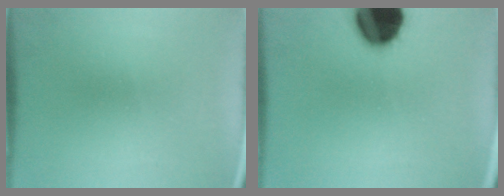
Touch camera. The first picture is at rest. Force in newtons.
{"total": 18.1}